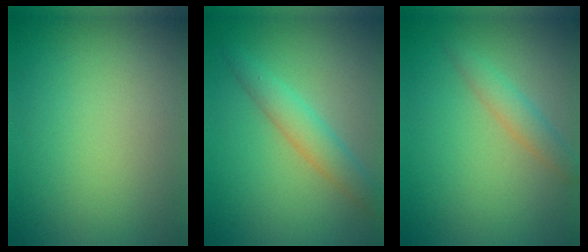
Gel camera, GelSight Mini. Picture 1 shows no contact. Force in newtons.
{"total": 2.9, "press": 2.9, "slide": 0.1}
{"total": 2.0, "press": 2.0, "slide": 0.0}